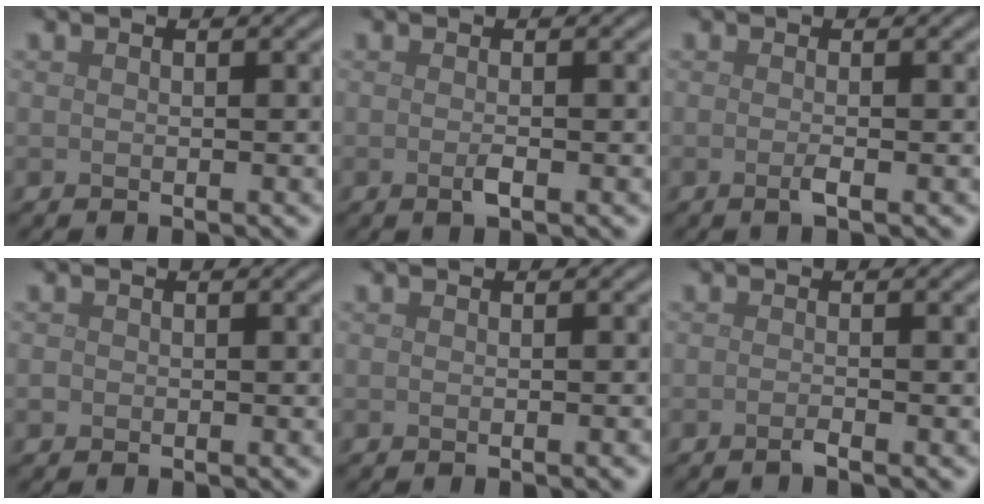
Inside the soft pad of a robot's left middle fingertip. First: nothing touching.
{"total": 0.9, "force": [-0.3, 0.2, 0.8], "torque": [-0.018, -0.002, -0.007]}
{"total": 1.0, "force": [-0.3, 0.2, 0.9], "torque": [-0.018, -0.003, -0.009]}
{"total": 0.5, "force": [-0.1, 0.5, 0.0], "torque": [0.002, -0.003, -0.004]}
{"total": 0.7, "force": [-0.3, 0.1, 0.6], "torque": [-0.007, 0.000, -0.003]}
{"total": 0.8, "force": [-0.6, 0.1, 0.6], "torque": [-0.009, 0.002, -0.015]}